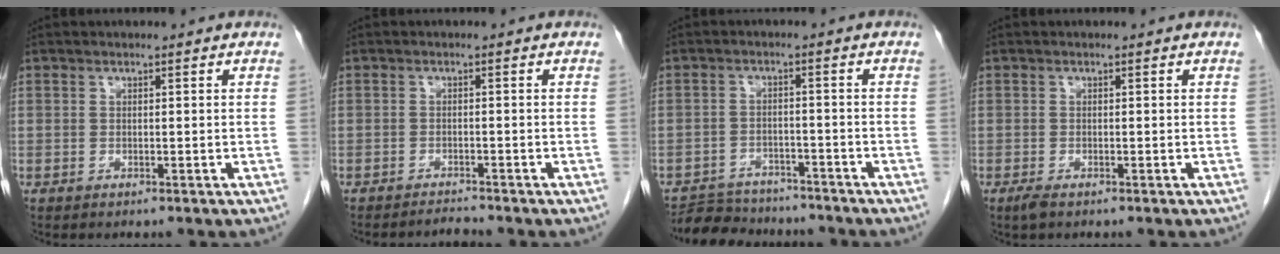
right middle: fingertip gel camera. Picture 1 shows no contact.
{"total": 1.6, "force": [-1.6, -0.4, -0.2], "torque": [0.002, -0.010, -0.023]}
{"total": 8.2, "force": [-7.6, 2.9, 1.2], "torque": [-0.011, 0.009, -0.114]}
{"total": 1.3, "force": [-0.9, 0.4, 0.9], "torque": [-0.025, -0.004, -0.015]}